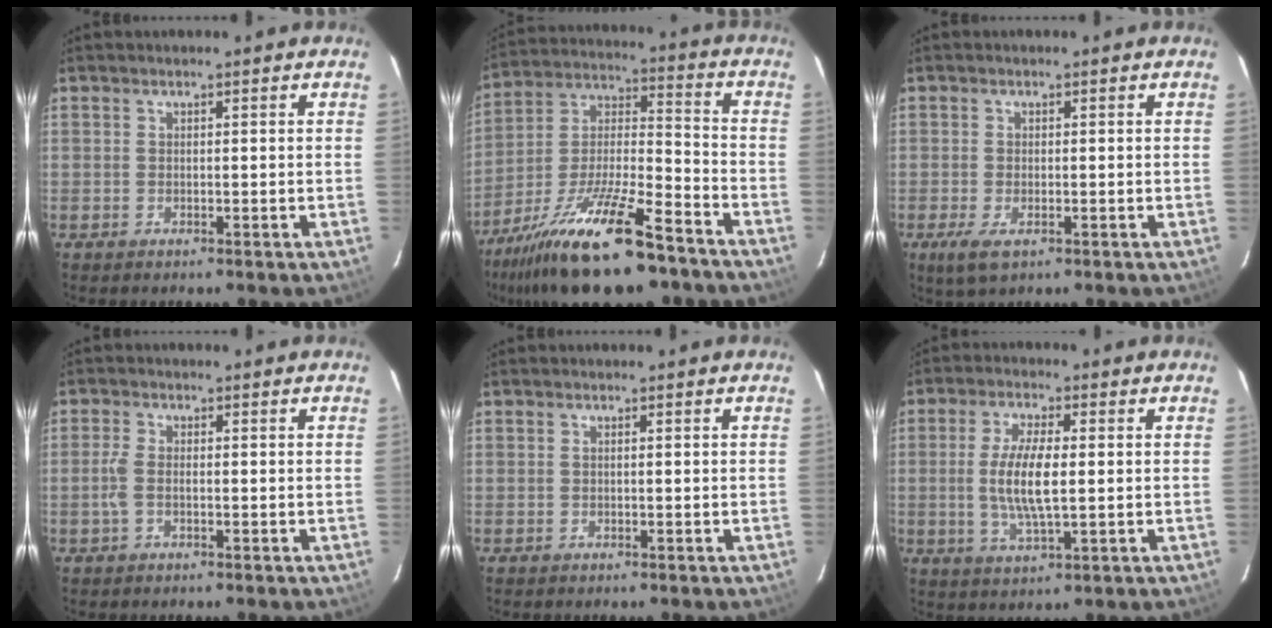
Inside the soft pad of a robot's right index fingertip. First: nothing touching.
{"total": 21.8, "force": [-15.2, 5.4, 14.6], "torque": [-0.278, -0.017, -0.259]}
{"total": 3.7, "force": [-1.6, 1.6, 2.9], "torque": [-0.060, -0.014, -0.025]}
{"total": 2.9, "force": [-0.6, 1.2, 2.5], "torque": [-0.062, 0.002, -0.014]}
{"total": 0.0}
{"total": 8.6, "force": [0.0, 2.4, 8.3], "torque": [-0.165, -0.005, 0.001]}